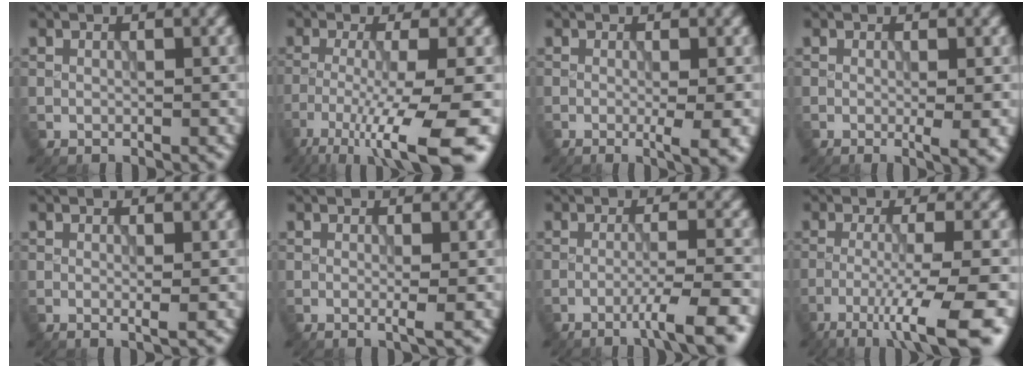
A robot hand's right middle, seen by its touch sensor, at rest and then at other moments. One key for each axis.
{"total": 9.8, "fx": -5.5, "fy": 1.8, "fz": 7.9, "tx": -0.136, "ty": -0.012, "tz": -0.094}
{"total": 3.8, "fx": -0.7, "fy": 0.9, "fz": 3.6, "tx": -0.052, "ty": -0.007, "tz": -0.008}
{"total": 2.8, "fx": -0.3, "fy": 0.7, "fz": 2.7, "tx": -0.040, "ty": -0.006, "tz": -0.003}
{"total": 1.1, "fx": 0.1, "fy": 0.2, "fz": 1.1, "tx": -0.020, "ty": -0.002, "tz": -0.002}
{"total": 1.6, "fx": -0.1, "fy": 0.3, "fz": 1.5, "tx": -0.027, "ty": -0.005, "tz": -0.006}
{"total": 5.2, "fx": -2.9, "fy": 0.5, "fz": 4.3, "tx": -0.063, "ty": 0.008, "tz": -0.054}
{"total": 8.2, "fx": -4.8, "fy": 1.3, "fz": 6.5, "tx": -0.103, "ty": -0.001, "tz": -0.084}